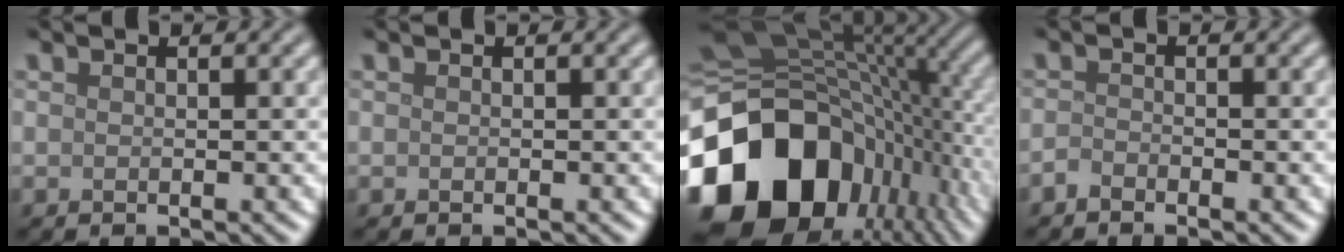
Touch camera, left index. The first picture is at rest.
{"total": 0.0}
{"total": 18.1, "force": [-6.0, 12.6, 11.5], "torque": [-0.251, -0.031, -0.098]}
{"total": 1.0, "force": [-0.9, 0.3, 0.3], "torque": [-0.005, 0.002, -0.021]}